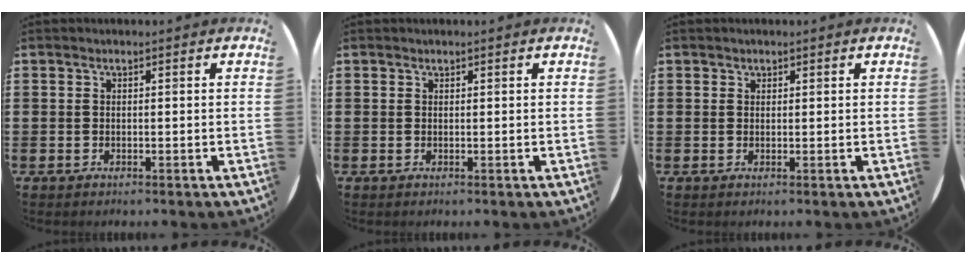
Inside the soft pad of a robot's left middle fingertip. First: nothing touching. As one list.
[{"total": 0.0}, {"total": 0.6, "force": [0.5, 0.4, -0.1], "torque": [0.008, 0.000, 0.008]}]